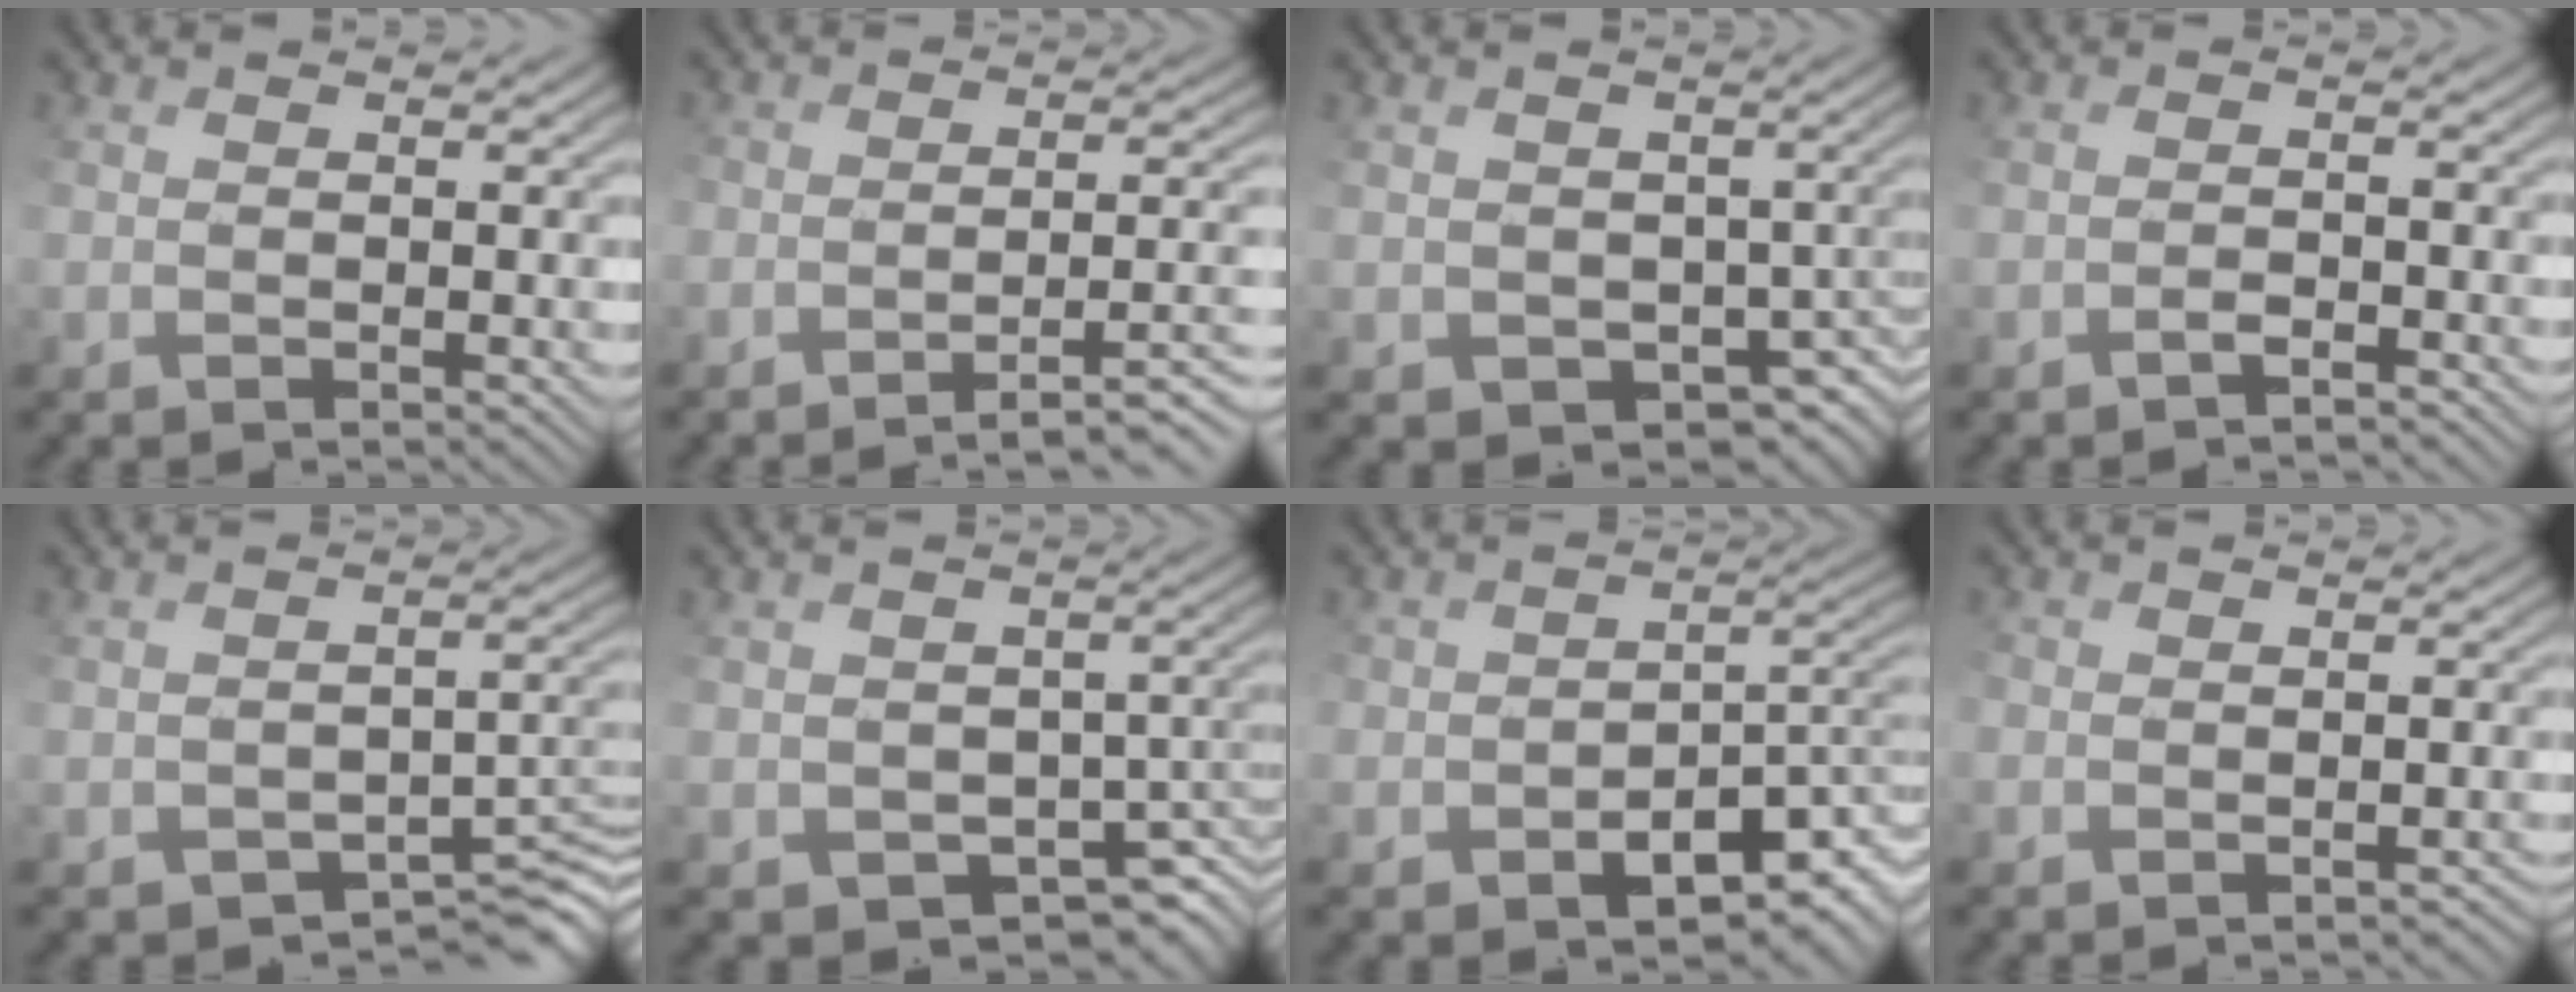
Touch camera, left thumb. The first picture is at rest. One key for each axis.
{"total": 6.5, "fx": -5.0, "fy": 1.2, "fz": 3.9, "tx": -0.044, "ty": 0.005, "tz": -0.064}
{"total": 5.4, "fx": -0.7, "fy": 4.7, "fz": 2.6, "tx": -0.052, "ty": -0.030, "tz": -0.009}
{"total": 1.5, "fx": -1.4, "fy": 0.0, "fz": 0.5, "tx": 0.000, "ty": 0.005, "tz": -0.024}
{"total": 6.1, "fx": -3.9, "fy": 3.4, "fz": 3.1, "tx": -0.034, "ty": -0.026, "tz": -0.050}
{"total": 7.0, "fx": -2.4, "fy": 5.6, "fz": 3.5, "tx": -0.054, "ty": -0.024, "tz": -0.028}
{"total": 10.3, "fx": -5.4, "fy": 7.0, "fz": 5.3, "tx": -0.077, "ty": -0.031, "tz": -0.068}
{"total": 3.3, "fx": -2.6, "fy": 1.8, "fz": 1.0, "tx": 0.002, "ty": -0.001, "tz": -0.033}